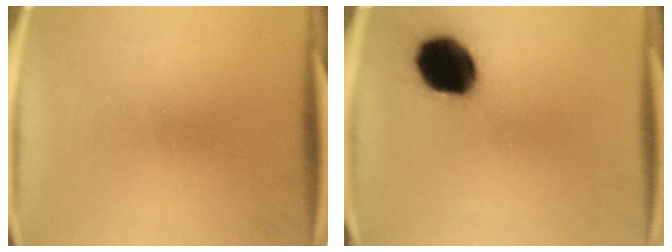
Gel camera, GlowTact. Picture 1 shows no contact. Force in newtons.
{"total": 17.9}